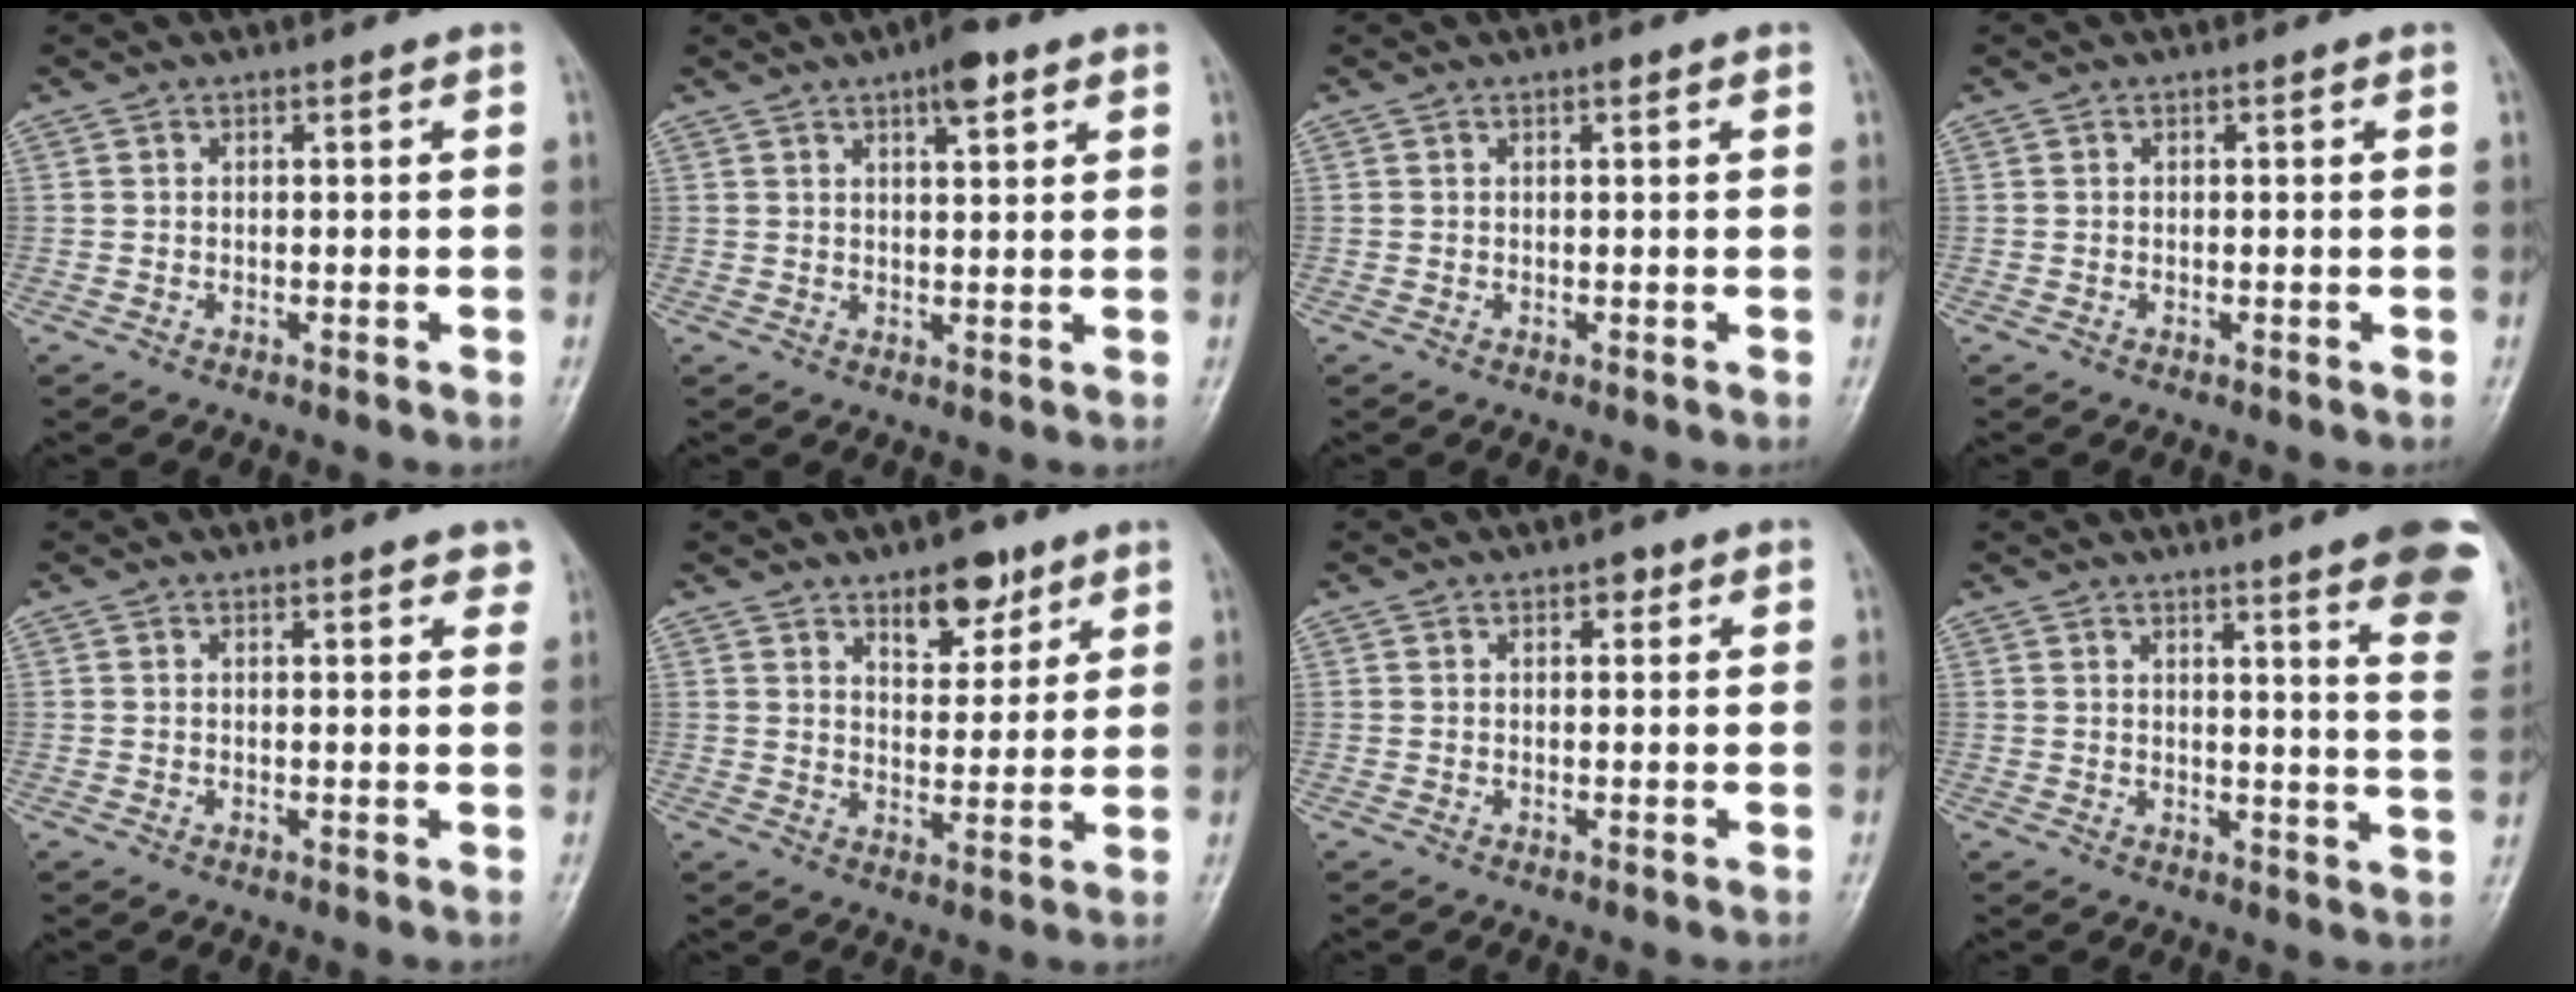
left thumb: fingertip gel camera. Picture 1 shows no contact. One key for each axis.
{"total": 5.2, "fx": 3.0, "fy": 1.7, "fz": 4.0, "tx": -0.051, "ty": -0.008, "tz": 0.041}
{"total": 0.6, "fx": 0.3, "fy": 0.2, "fz": 0.5, "tx": -0.007, "ty": 0.001, "tz": 0.003}
{"total": 0.0}
{"total": 3.2, "fx": 2.2, "fy": 1.1, "fz": 2.0, "tx": -0.007, "ty": -0.003, "tz": 0.024}
{"total": 8.0, "fx": 5.1, "fy": 4.0, "fz": 4.6, "tx": -0.039, "ty": -0.031, "tz": 0.078}
{"total": 1.8, "fx": 1.0, "fy": 1.0, "fz": 1.1, "tx": -0.006, "ty": -0.001, "tz": 0.010}
{"total": 15.6, "fx": 9.6, "fy": 1.8, "fz": 12.2, "tx": -0.130, "ty": -0.042, "tz": 0.097}